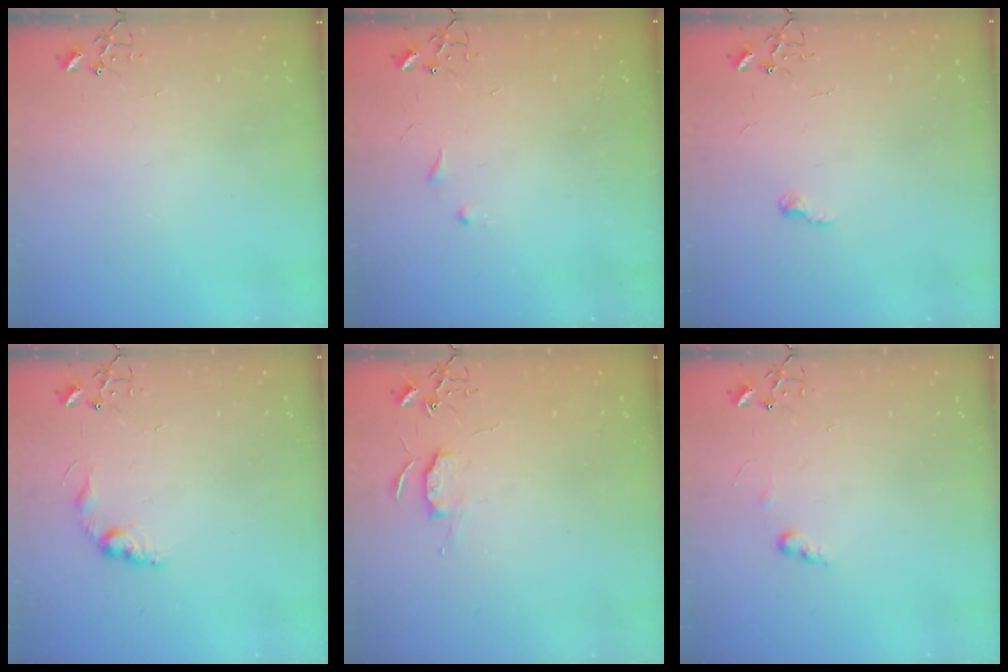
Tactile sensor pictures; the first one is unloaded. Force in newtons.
{"total": 5.3, "press": 5.2, "slide": 0.7}
{"total": 5.9, "press": 5.9, "slide": 0.4}
{"total": 8.6, "press": 8.6, "slide": 0.4}
{"total": 5.7, "press": 5.7, "slide": 0.6}
{"total": 6.0, "press": 5.9, "slide": 0.7}